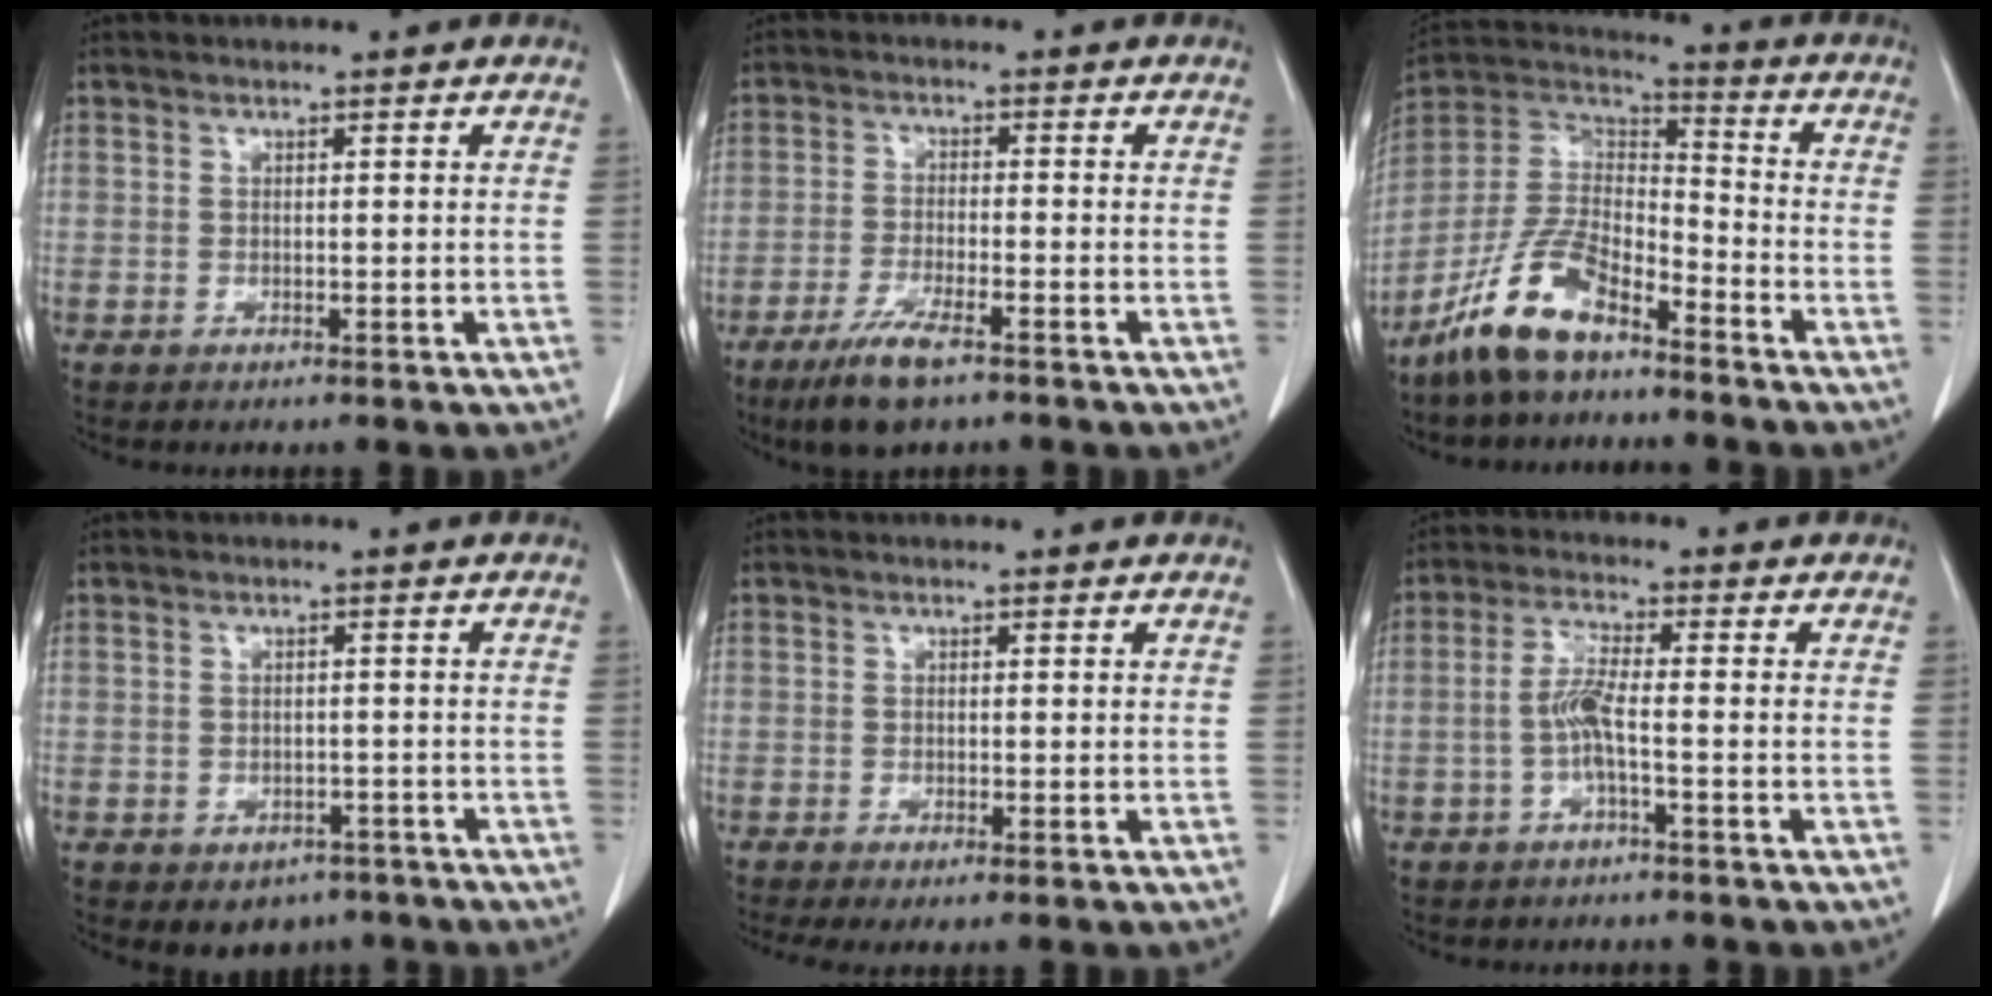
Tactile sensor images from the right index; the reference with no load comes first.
{"total": 7.2, "force": [-4.9, 1.1, 5.2], "torque": [-0.105, -0.016, -0.086]}
{"total": 12.5, "force": [-8.9, 4.2, 7.8], "torque": [-0.170, 0.012, -0.176]}
{"total": 4.1, "force": [-2.7, 2.9, 1.1], "torque": [-0.003, 0.007, -0.027]}
{"total": 2.7, "force": [-1.7, 0.4, 2.0], "torque": [-0.036, -0.010, -0.028]}
{"total": 4.2, "force": [-1.1, 0.1, 4.1], "torque": [-0.084, 0.005, -0.021]}